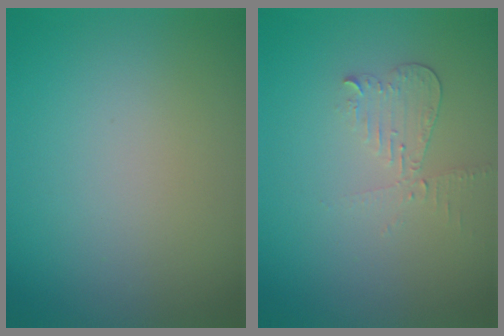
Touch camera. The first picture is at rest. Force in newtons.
{"total": 2.1, "press": 2.1, "slide": 0.2}